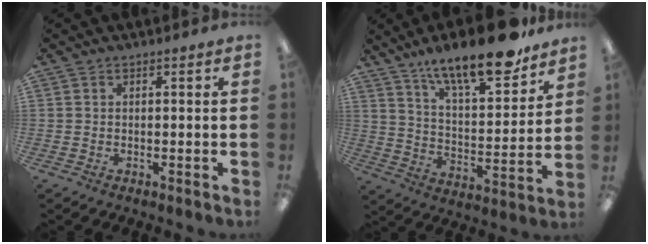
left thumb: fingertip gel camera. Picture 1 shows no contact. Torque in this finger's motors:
{"motor_torque": [0.74, -0.07, 1.42, -1.35, 0.33]}